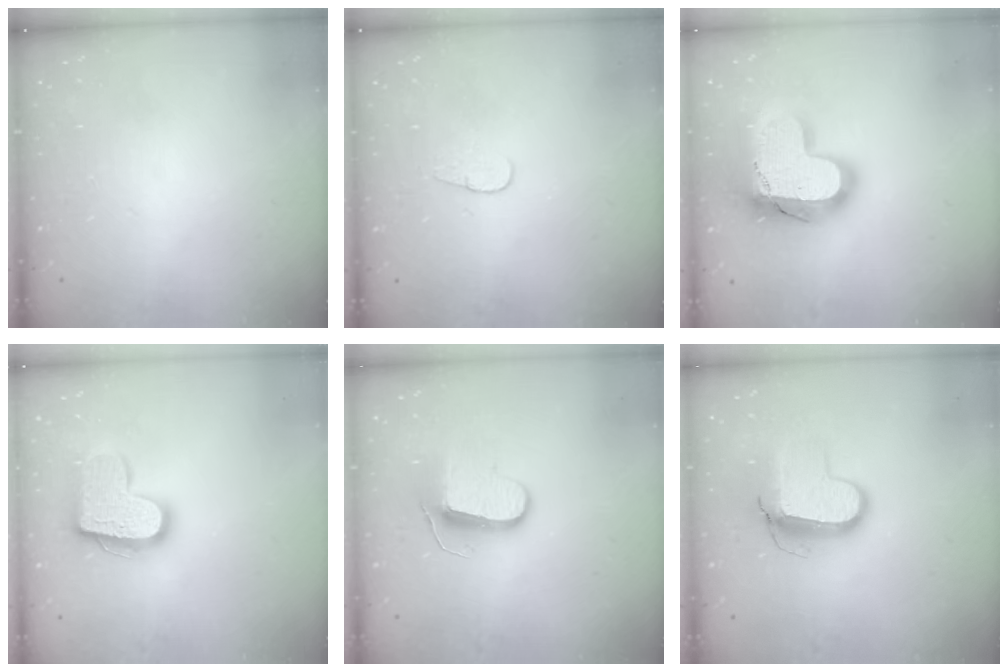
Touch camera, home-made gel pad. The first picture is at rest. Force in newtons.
{"total": 3.6, "press": 3.6, "slide": 0.4}
{"total": 20.9, "press": 20.9, "slide": 1.8}
{"total": 16.4, "press": 16.4, "slide": 1.2}
{"total": 9.4, "press": 9.4, "slide": 0.5}
{"total": 11.1, "press": 11.0, "slide": 1.0}